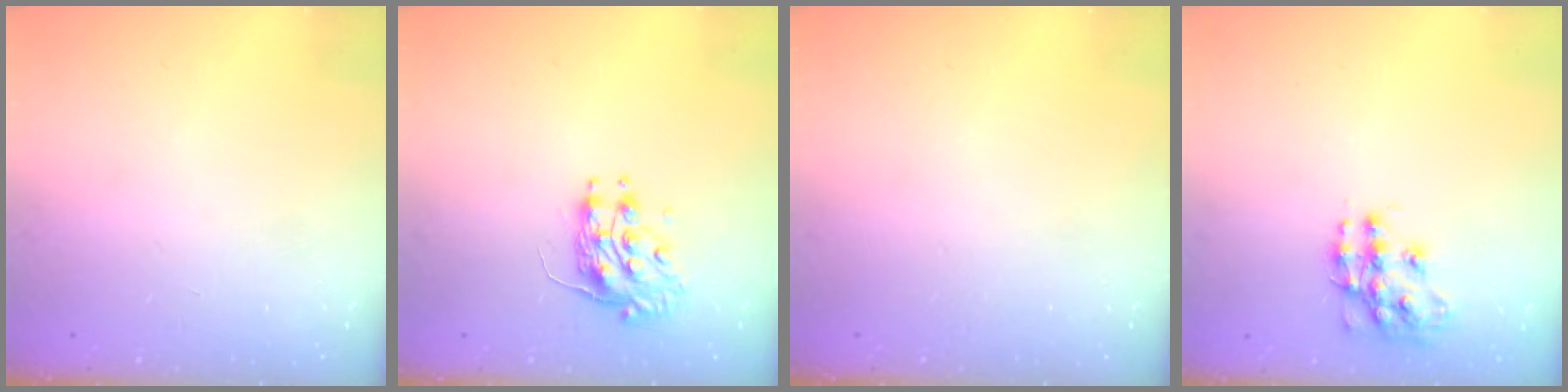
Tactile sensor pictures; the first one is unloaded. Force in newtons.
{"total": 8.8, "press": 8.8, "slide": 0.0}
{"total": 0.0}
{"total": 11.9, "press": 11.9, "slide": 0.9}